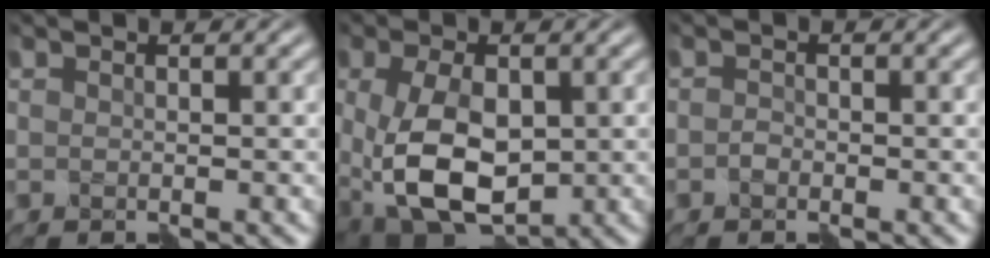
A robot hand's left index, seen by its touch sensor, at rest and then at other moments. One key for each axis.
{"total": 9.7, "fx": -1.4, "fy": 5.7, "fz": 7.8, "tx": -0.162, "ty": -0.018, "tz": -0.018}
{"total": 0.9, "fx": -0.7, "fy": 0.4, "fz": 0.2, "tx": 0.000, "ty": 0.000, "tz": -0.020}